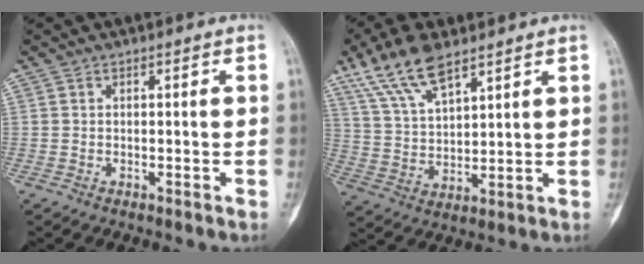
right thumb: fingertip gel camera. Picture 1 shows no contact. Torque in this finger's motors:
{"motor_torque": [-0.28, 0.38, 0.68, 0.53, 0.13]}